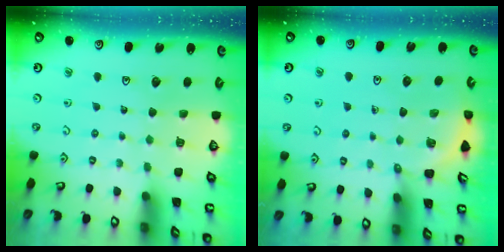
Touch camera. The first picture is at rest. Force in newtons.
{"total": 2.7, "press": 2.7, "slide": 0.2}